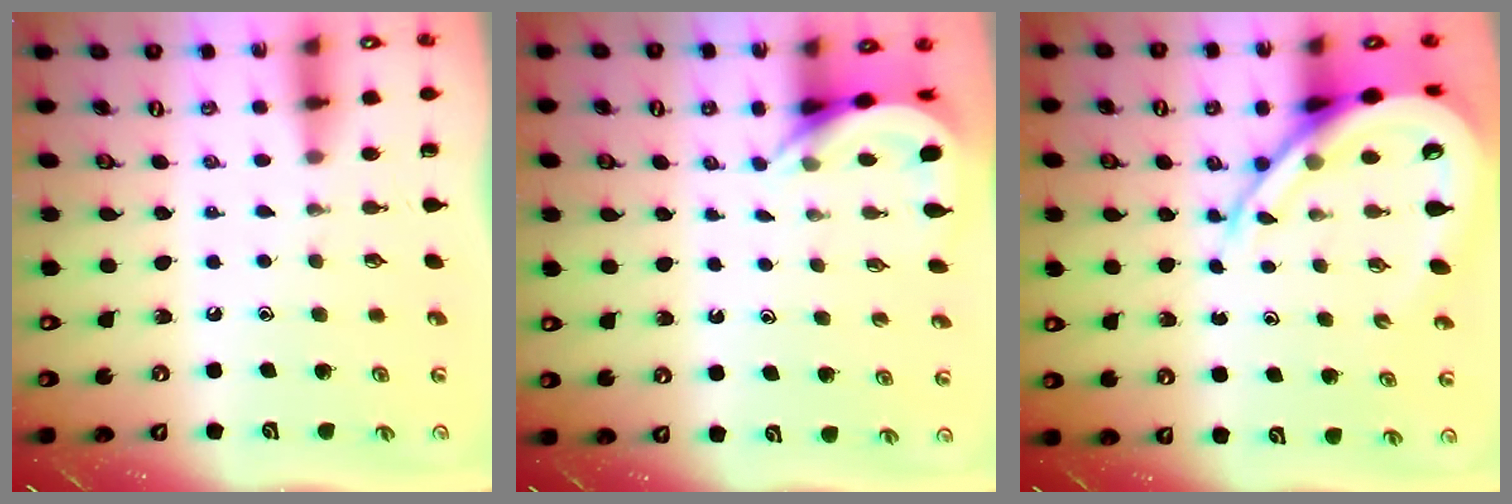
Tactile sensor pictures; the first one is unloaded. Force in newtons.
{"total": 4.3, "press": 4.3, "slide": 0.2}
{"total": 13.6, "press": 13.5, "slide": 1.5}